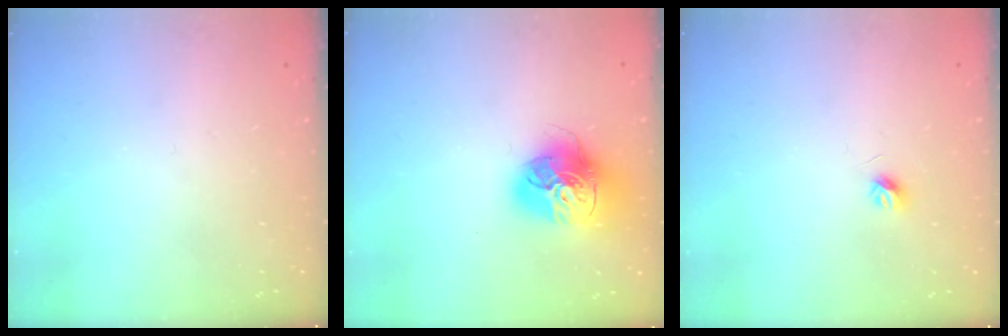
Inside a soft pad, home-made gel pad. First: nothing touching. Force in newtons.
{"total": 17.5, "press": 17.3, "slide": 2.0}
{"total": 4.1, "press": 4.0, "slide": 0.6}